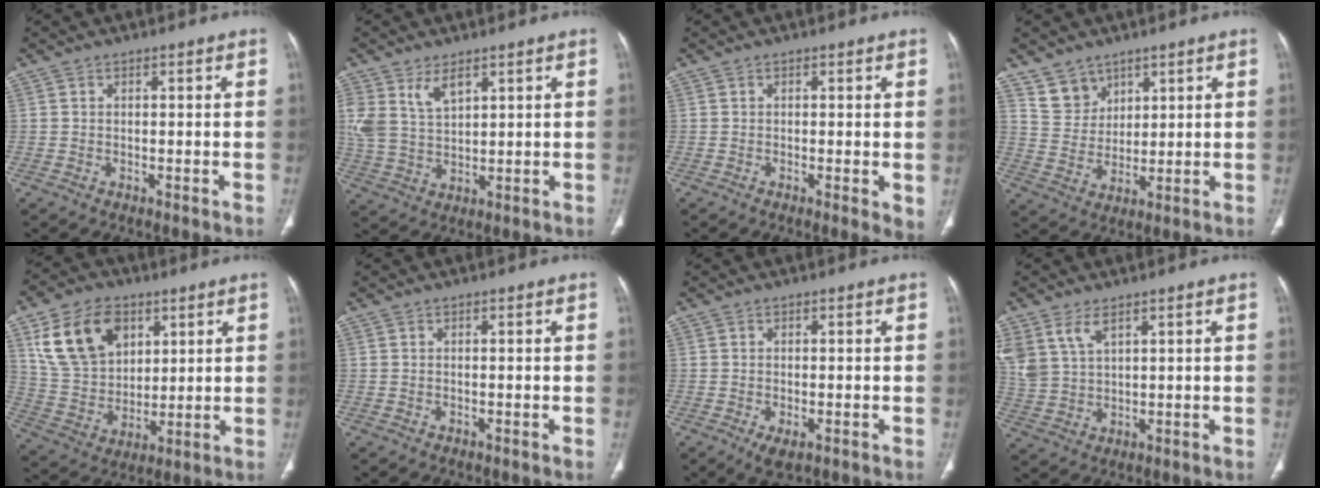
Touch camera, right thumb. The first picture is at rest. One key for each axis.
{"total": 6.6, "fx": 3.7, "fy": 3.5, "fz": 4.2, "tx": -0.076, "ty": -0.018, "tz": 0.084}
{"total": 3.1, "fx": -0.2, "fy": 0.8, "fz": 3.0, "tx": -0.042, "ty": -0.011, "tz": -0.008}
{"total": 6.3, "fx": 4.6, "fy": 4.3, "fz": 0.7, "tx": 0.017, "ty": -0.039, "tz": 0.095}
{"total": 16.4, "fx": 7.1, "fy": 11.5, "fz": 9.3, "tx": -0.139, "ty": -0.018, "tz": 0.144}
{"total": 0.0}
{"total": 2.6, "fx": -1.2, "fy": 1.1, "fz": 2.1, "tx": -0.037, "ty": -0.005, "tz": -0.017}
{"total": 7.2, "fx": 4.2, "fy": 3.8, "fz": 4.4, "tx": -0.095, "ty": -0.007, "tz": 0.095}